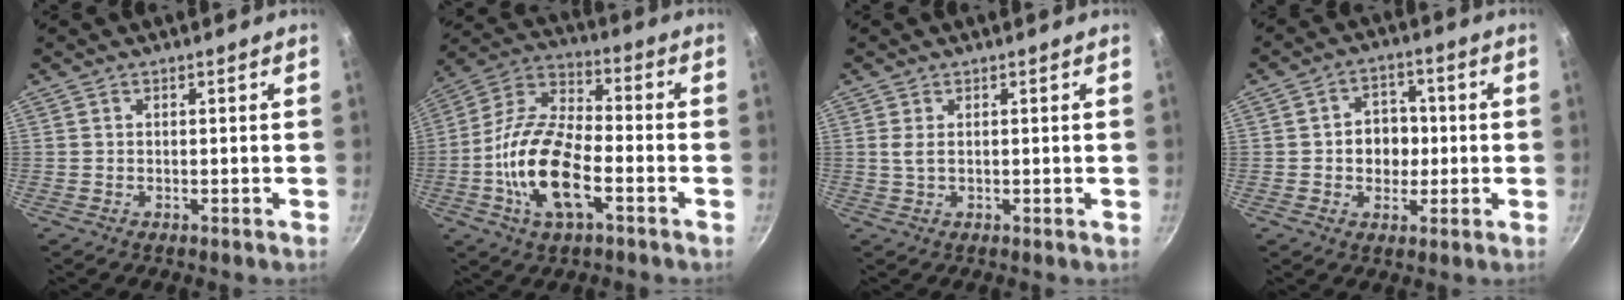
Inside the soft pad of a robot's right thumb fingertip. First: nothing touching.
{"total": 17.2, "force": [-5.2, 7.8, 14.4], "torque": [-0.270, 0.035, -0.117]}
{"total": 1.5, "force": [0.4, 0.4, 1.4], "torque": [-0.030, -0.002, 0.008]}
{"total": 7.6, "force": [-0.1, 6.2, 4.3], "torque": [-0.028, 0.008, -0.007]}